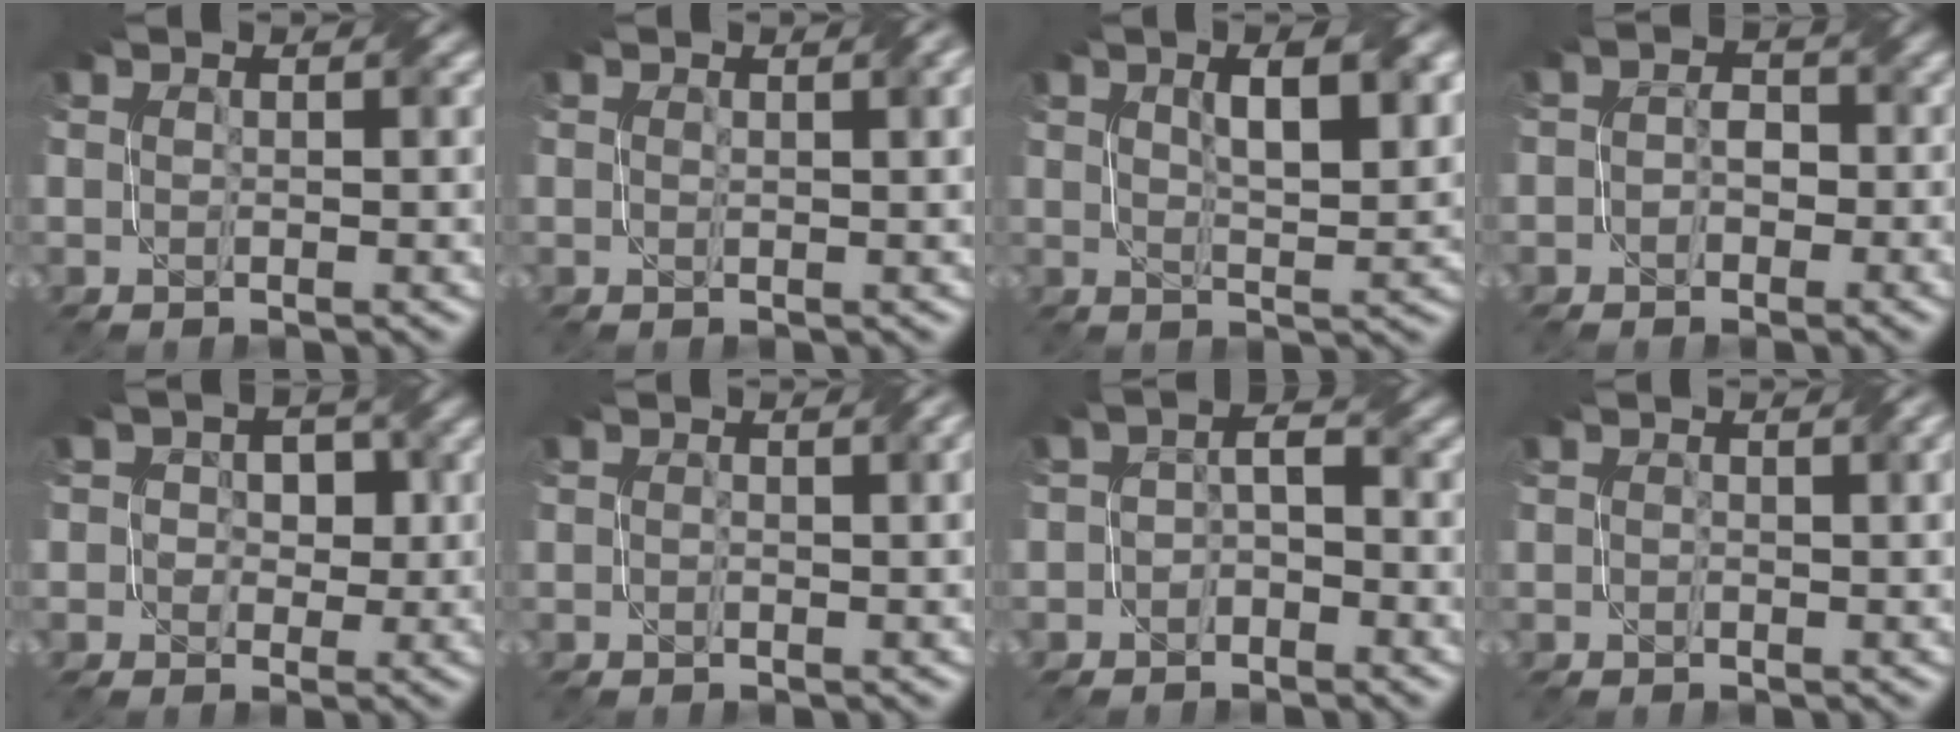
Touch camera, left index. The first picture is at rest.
{"total": 1.7, "force": [0.6, 0.3, 1.6], "torque": [-0.025, 0.003, 0.009]}
{"total": 5.4, "force": [2.0, 1.4, 4.8], "torque": [-0.071, 0.005, 0.033]}
{"total": 2.7, "force": [-1.1, 2.1, 1.4], "torque": [-0.003, 0.003, -0.025]}
{"total": 4.1, "force": [0.1, 3.6, 1.9], "torque": [-0.007, 0.012, -0.020]}
{"total": 1.9, "force": [-0.1, 0.7, 1.7], "torque": [-0.025, -0.001, -0.001]}
{"total": 2.3, "force": [-1.6, 1.3, 1.1], "torque": [-0.017, 0.003, -0.038]}
{"total": 2.1, "force": [0.0, 0.9, 1.9], "torque": [-0.026, -0.002, 0.000]}